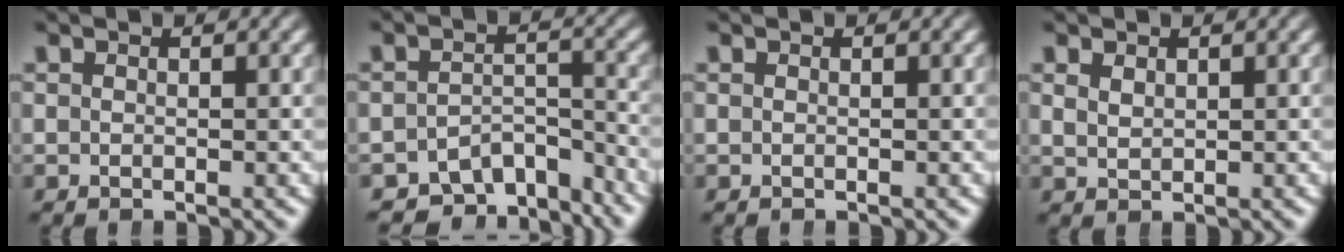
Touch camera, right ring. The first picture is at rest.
{"total": 7.8, "force": [-6.5, 3.3, 2.8], "torque": [-0.021, -0.019, -0.097]}
{"total": 0.0}
{"total": 1.2, "force": [1.0, 0.4, 0.6], "torque": [-0.002, -0.003, 0.027]}